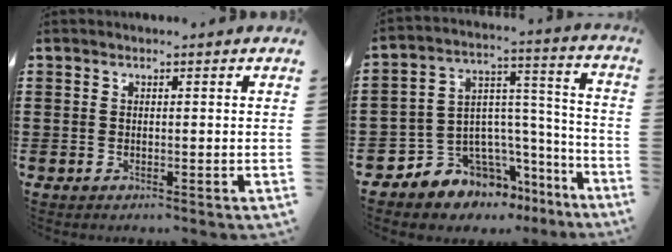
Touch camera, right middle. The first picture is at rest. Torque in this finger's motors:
{"motor_torque": [2.14, 0.00, 0.54, 0.04]}